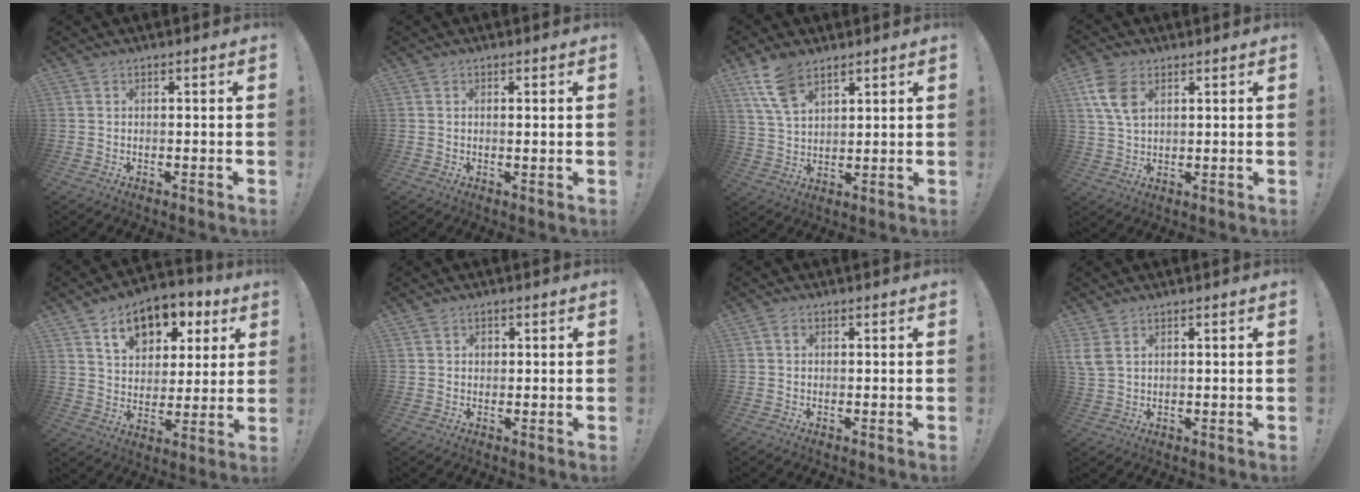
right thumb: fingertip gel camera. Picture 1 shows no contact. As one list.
[{"total": 0.9, "force": [0.5, 0.1, 0.8], "torque": [0.001, -0.006, 0.005]}, {"total": 10.0, "force": [6.4, 4.9, 5.8], "torque": [-0.102, -0.021, 0.124]}, {"total": 8.8, "force": [3.6, 5.3, 6.1], "torque": [-0.117, -0.005, 0.070]}, {"total": 13.6, "force": [7.5, 8.9, 7.1], "torque": [-0.096, -0.038, 0.134]}, {"total": 0.9, "force": [0.2, 0.9, 0.3], "torque": [0.001, 0.000, 0.001]}, {"total": 0.9, "force": [0.1, 0.7, 0.6], "torque": [-0.006, 0.001, 0.001]}, {"total": 4.1, "force": [2.1, 2.3, 2.8], "torque": [-0.053, -0.004, 0.039]}]